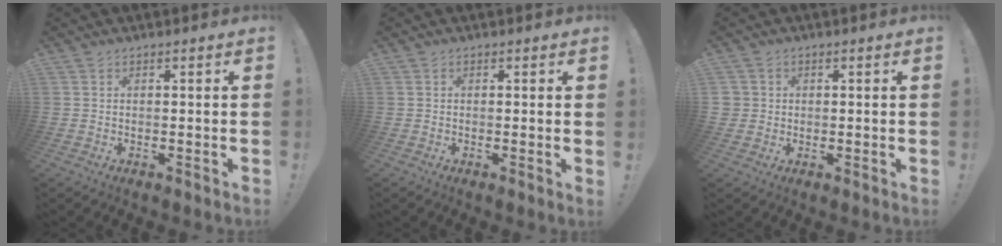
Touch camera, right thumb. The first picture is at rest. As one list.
[{"total": 0.9, "force": [0.3, -0.2, 0.9], "torque": [-0.008, -0.004, 0.002]}, {"total": 2.4, "force": [0.3, 2.4, 0.3], "torque": [-0.009, 0.005, 0.007]}]